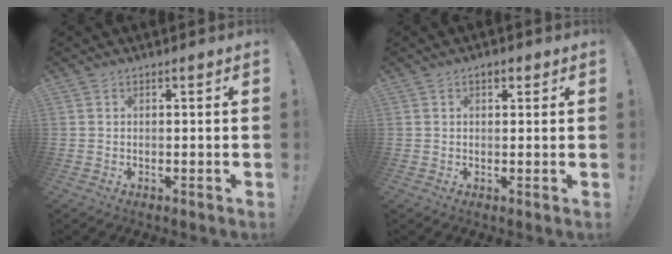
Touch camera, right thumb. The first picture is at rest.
{"total": 1.9, "force": [1.0, 1.2, 1.2], "torque": [-0.013, -0.001, 0.016]}